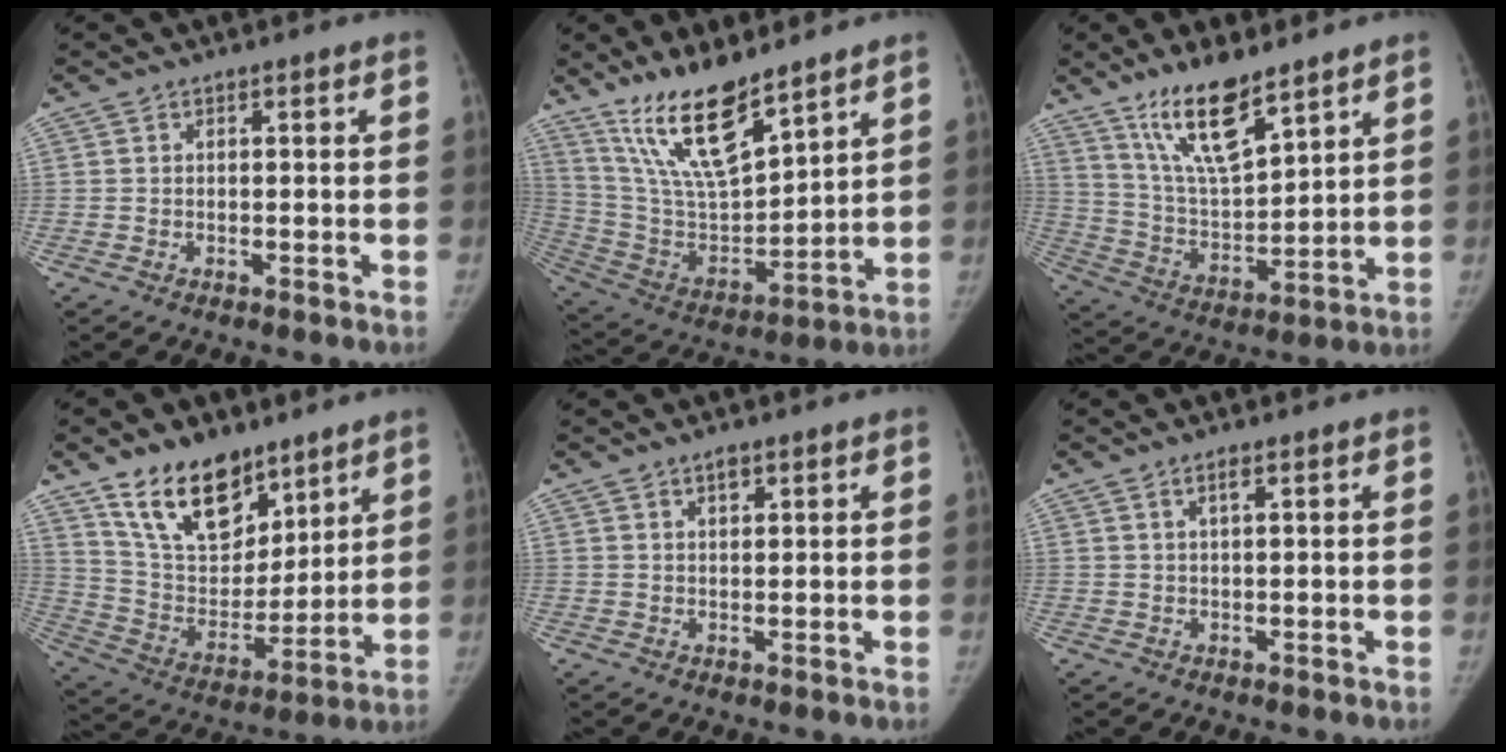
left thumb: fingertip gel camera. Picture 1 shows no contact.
{"total": 17.4, "force": [12.6, 5.0, 10.8], "torque": [-0.170, -0.072, 0.251]}
{"total": 14.4, "force": [10.0, 4.3, 9.4], "torque": [-0.152, -0.062, 0.199]}
{"total": 18.0, "force": [12.1, 9.9, 9.0], "torque": [-0.107, -0.066, 0.226]}
{"total": 2.0, "force": [1.3, 1.0, 1.2], "torque": [-0.011, -0.007, 0.021]}
{"total": 1.5, "force": [0.8, 0.3, 1.2], "torque": [-0.025, 0.001, 0.016]}